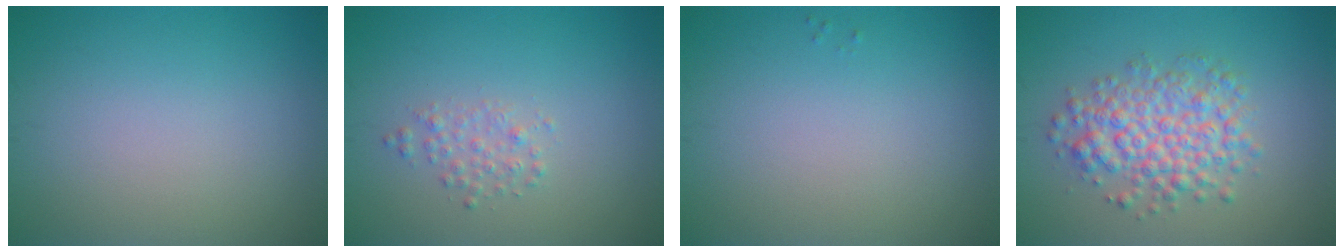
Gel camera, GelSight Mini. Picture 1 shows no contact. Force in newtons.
{"total": 1.4, "press": 1.4, "slide": 0.0}
{"total": 0.0}
{"total": 5.0, "press": 5.0, "slide": 0.1}